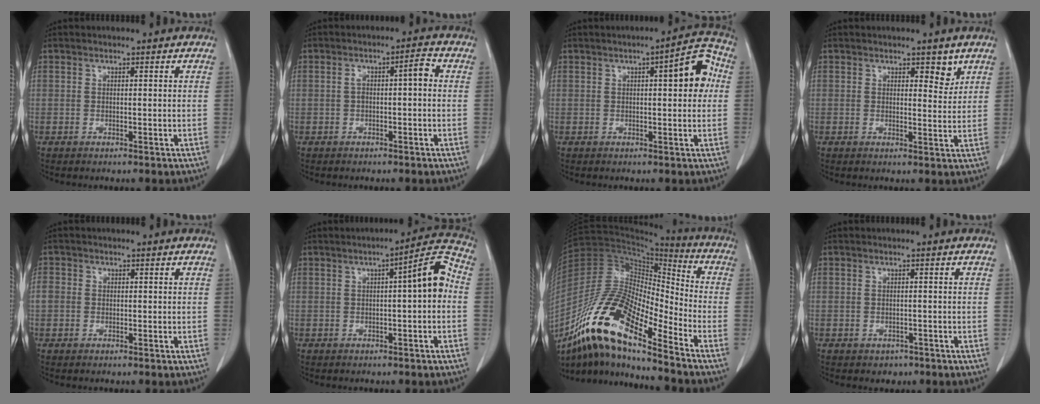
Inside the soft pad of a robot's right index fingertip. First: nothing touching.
{"total": 3.4, "force": [0.0, 0.8, 3.3], "torque": [-0.053, 0.021, 0.002]}
{"total": 7.3, "force": [1.3, 1.8, 6.9], "torque": [-0.086, 0.020, 0.011]}
{"total": 2.8, "force": [1.8, 1.3, 1.7], "torque": [-0.017, -0.011, 0.026]}
{"total": 2.8, "force": [0.0, 2.6, 1.0], "torque": [-0.027, 0.013, 0.002]}
{"total": 6.5, "force": [0.1, 0.7, 6.5], "torque": [-0.089, 0.021, -0.003]}
{"total": 18.7, "force": [-12.7, 4.0, 13.1], "torque": [-0.255, 0.012, -0.228]}
{"total": 1.6, "force": [-0.9, 1.3, 0.3], "torque": [-0.008, 0.002, -0.008]}